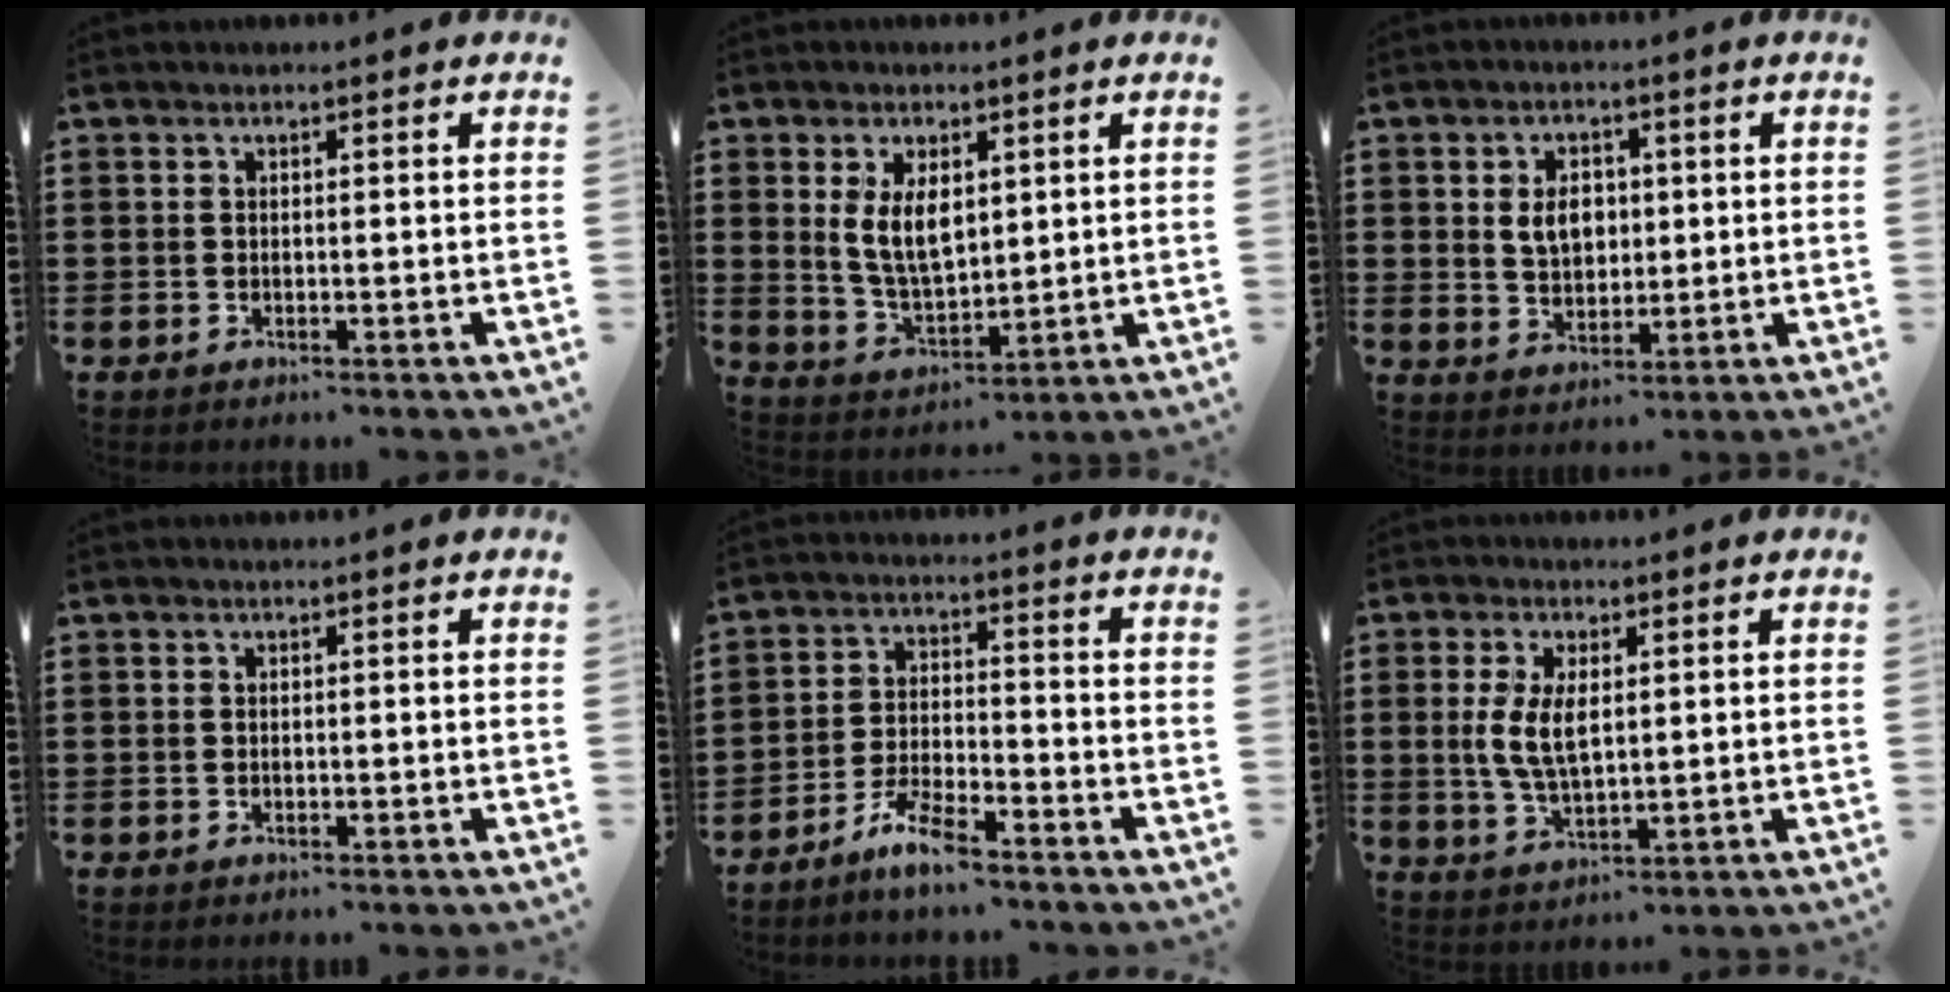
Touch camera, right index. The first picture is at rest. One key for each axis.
{"total": 6.8, "fx": 1.9, "fy": 3.6, "fz": 5.4, "tx": -0.106, "ty": 0.006, "tz": 0.033}
{"total": 5.1, "fx": 0.9, "fy": 3.6, "fz": 3.4, "tx": -0.062, "ty": 0.007, "tz": 0.009}
{"total": 0.0}
{"total": 5.7, "fx": -5.0, "fy": 0.8, "fz": 2.7, "tx": -0.067, "ty": -0.001, "tz": -0.098}
{"total": 6.3, "fx": 0.8, "fy": 2.9, "fz": 5.5, "tx": -0.125, "ty": 0.003, "tz": 0.011}